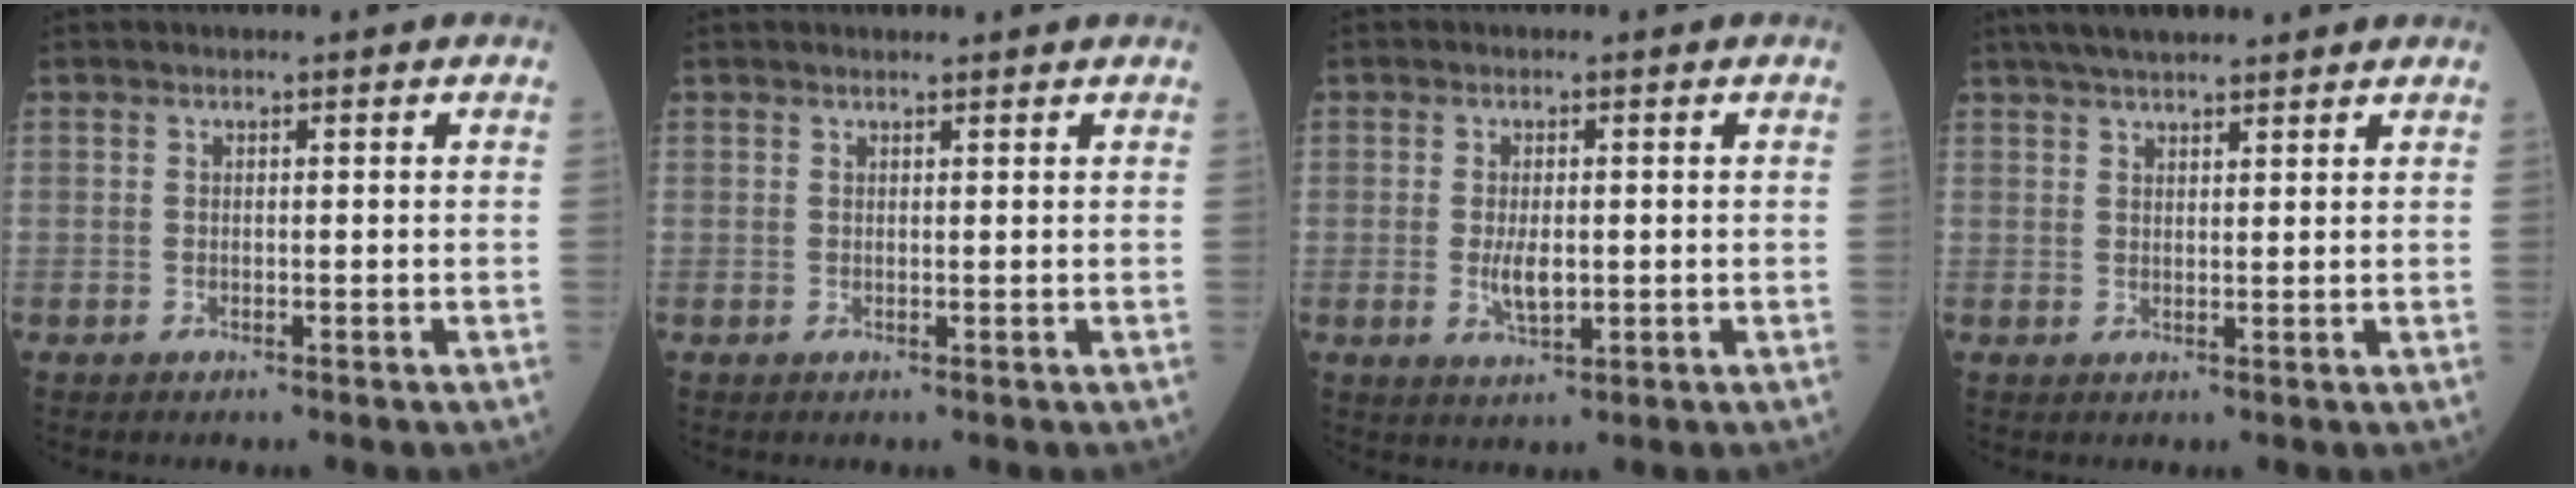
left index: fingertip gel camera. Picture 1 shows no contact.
{"total": 1.6, "force": [1.6, 0.2, 0.4], "torque": [-0.011, 0.011, 0.022]}
{"total": 3.6, "force": [-0.3, 1.5, 3.3], "torque": [-0.069, -0.006, -0.002]}
{"total": 7.7, "force": [6.6, 1.2, 3.9], "torque": [-0.061, 0.036, 0.105]}